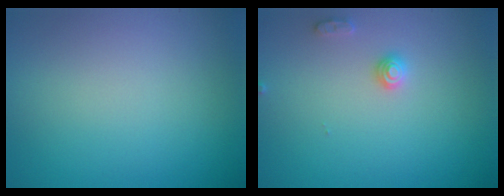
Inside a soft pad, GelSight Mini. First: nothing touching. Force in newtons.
{"total": 1.4, "press": 1.4, "slide": 0.1}